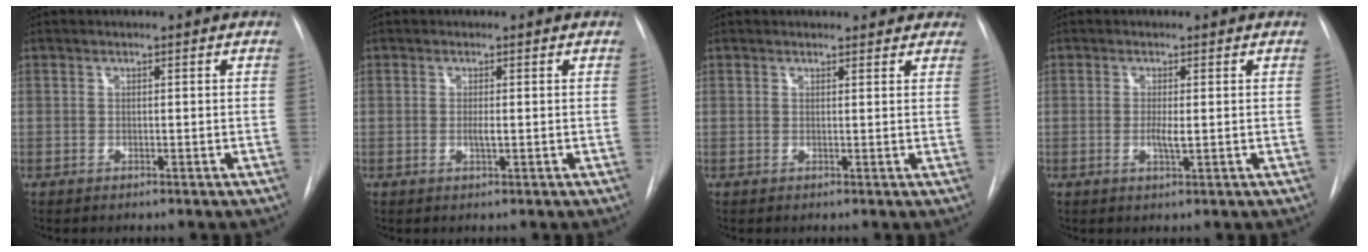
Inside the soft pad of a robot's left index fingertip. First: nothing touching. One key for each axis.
{"total": 1.1, "fx": -0.3, "fy": 0.1, "fz": 1.0, "tx": -0.022, "ty": -0.005, "tz": -0.005}
{"total": 6.5, "fx": 6.0, "fy": 2.3, "fz": 1.1, "tx": 0.013, "ty": 0.000, "tz": 0.044}
{"total": 2.1, "fx": -0.4, "fy": 0.2, "fz": 2.1, "tx": -0.041, "ty": -0.007, "tz": -0.006}